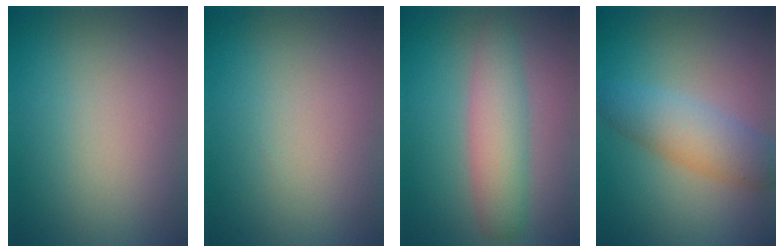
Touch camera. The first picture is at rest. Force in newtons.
{"total": 0.0}
{"total": 4.3, "press": 4.3, "slide": 0.0}
{"total": 4.6, "press": 4.6, "slide": 0.1}